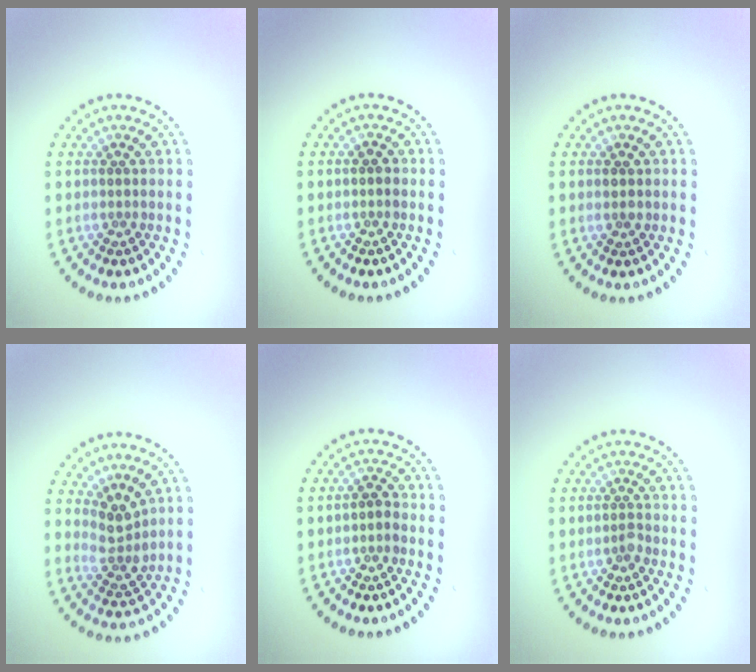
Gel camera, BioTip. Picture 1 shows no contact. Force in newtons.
{"total": 0.8, "press": 0.8, "slide": 0.2}
{"total": 1.0, "press": 1.0, "slide": 0.2}
{"total": 2.7, "press": 2.0, "slide": 1.8}
{"total": 1.1, "press": 1.0, "slide": 0.4}
{"total": 0.8, "press": 0.5, "slide": 0.5}